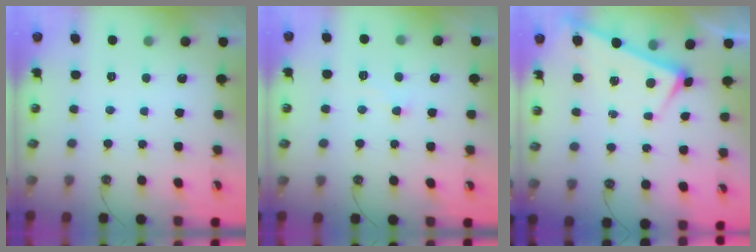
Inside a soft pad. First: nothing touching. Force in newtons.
{"total": 0.7, "press": 0.6, "slide": 0.4}
{"total": 3.3, "press": 3.3, "slide": 0.3}